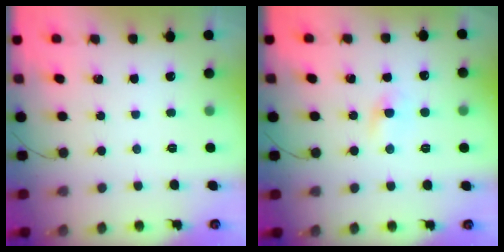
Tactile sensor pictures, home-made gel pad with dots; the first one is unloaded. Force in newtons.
{"total": 2.0, "press": 1.8, "slide": 1.0}